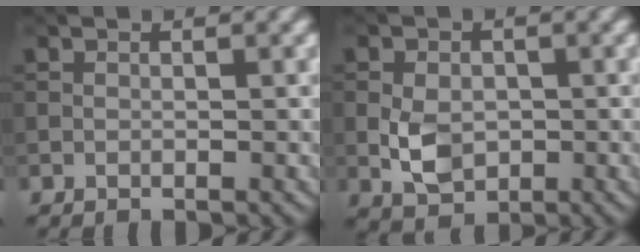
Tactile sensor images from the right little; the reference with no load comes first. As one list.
[{"total": 3.8, "force": [-0.7, 2.7, 2.6], "torque": [-0.051, -0.005, -0.015]}]